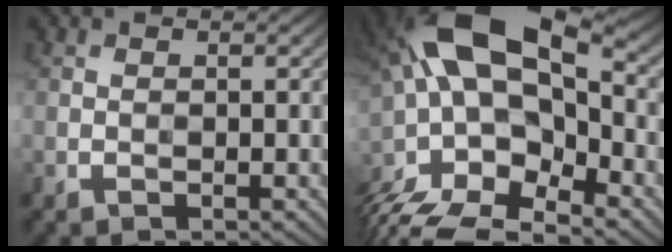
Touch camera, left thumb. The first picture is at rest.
{"total": 18.9, "force": [-5.3, 9.8, 15.3], "torque": [-0.303, -0.016, -0.074]}